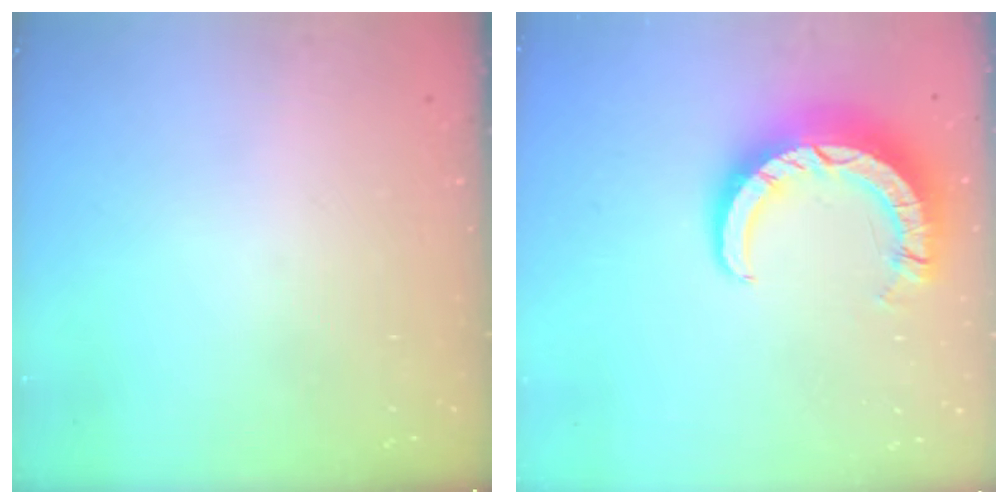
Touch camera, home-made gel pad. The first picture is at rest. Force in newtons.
{"total": 9.9, "press": 9.8, "slide": 1.0}